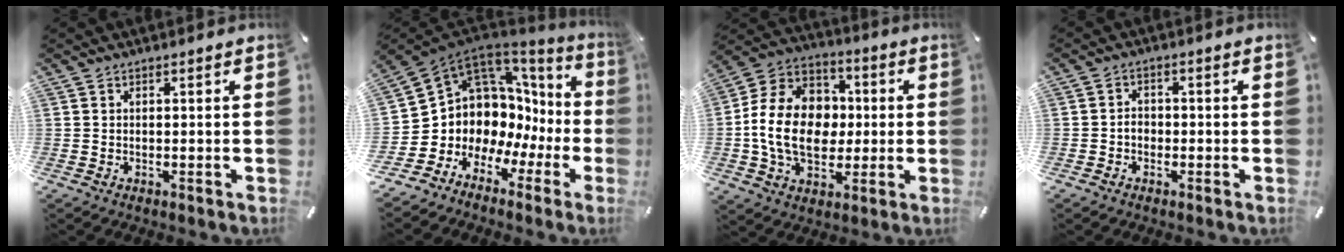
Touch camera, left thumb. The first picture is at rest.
{"total": 8.1, "force": [2.6, 7.5, 1.6], "torque": [-0.042, -0.078, 0.062]}
{"total": 16.8, "force": [-1.5, 13.1, 10.3], "torque": [-0.224, 0.022, -0.024]}
{"total": 2.4, "force": [-0.9, 1.9, 1.2], "torque": [-0.024, 0.008, -0.018]}